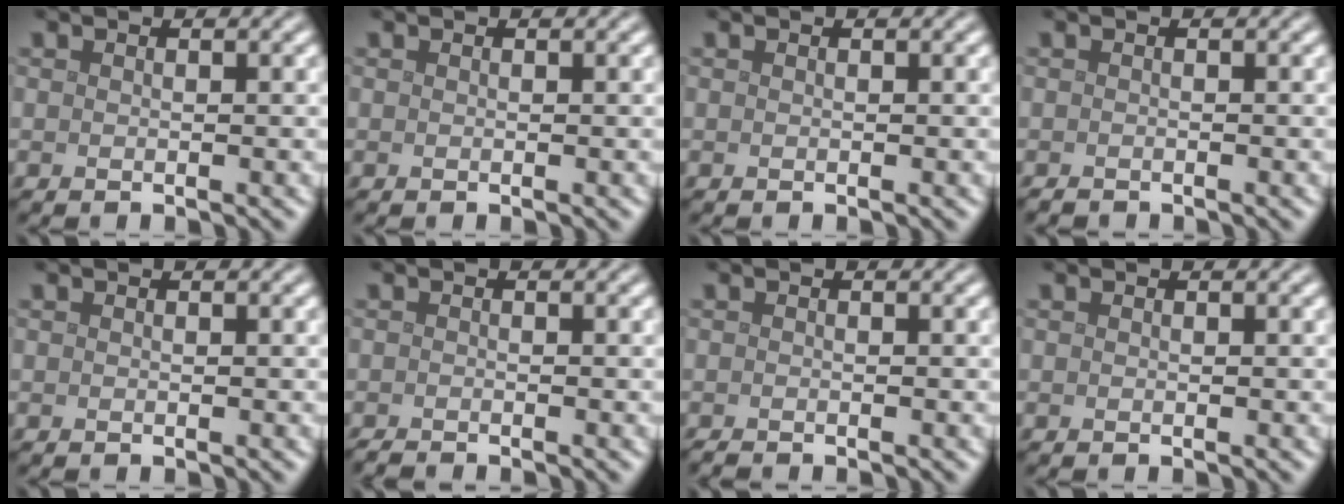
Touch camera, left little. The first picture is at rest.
{"total": 0.0}
{"total": 0.0}
{"total": 0.7, "force": [-0.7, 0.1, 0.1], "torque": [0.000, -0.003, -0.013]}
{"total": 0.0}
{"total": 1.0, "force": [-1.0, 0.0, 0.3], "torque": [0.000, -0.004, -0.019]}
{"total": 0.7, "force": [-0.7, 0.0, 0.2], "torque": [-0.001, -0.004, -0.014]}
{"total": 0.0}